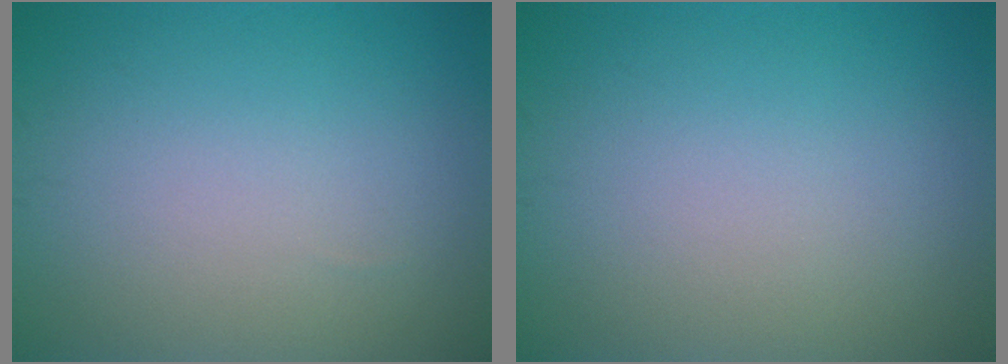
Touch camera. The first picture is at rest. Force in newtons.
{"total": 0.0}